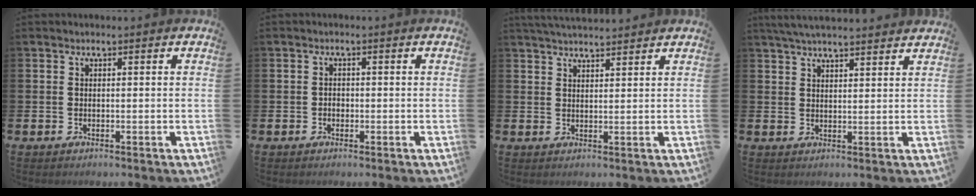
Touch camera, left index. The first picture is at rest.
{"total": 0.9, "force": [-0.4, 0.8, 0.3], "torque": [-0.003, 0.003, -0.010]}
{"total": 3.2, "force": [3.2, 0.2, 0.4], "torque": [-0.010, -0.014, 0.058]}
{"total": 4.3, "force": [4.1, 0.2, 1.1], "torque": [-0.035, -0.011, 0.077]}